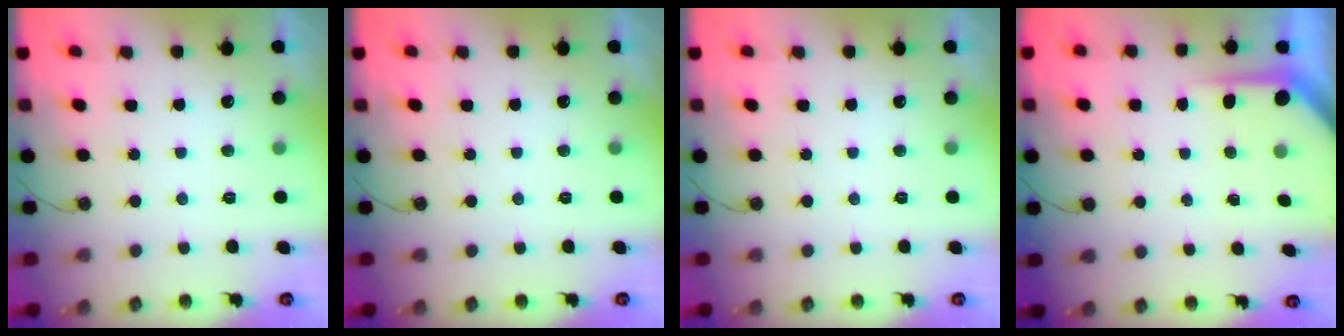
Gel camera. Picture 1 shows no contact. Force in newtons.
{"total": 0.0}
{"total": 0.0}
{"total": 4.4, "press": 4.4, "slide": 0.1}